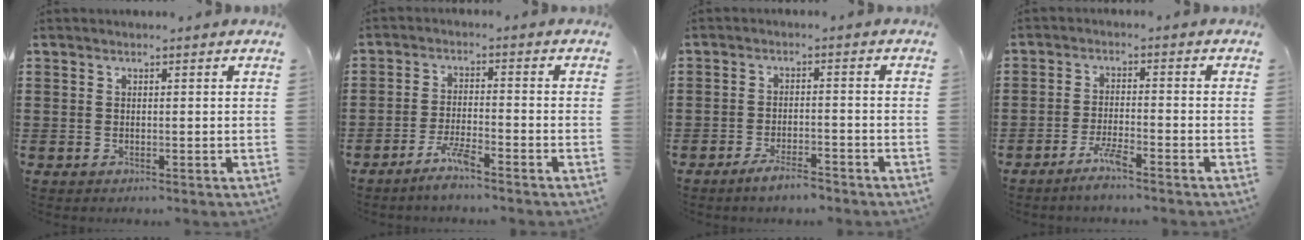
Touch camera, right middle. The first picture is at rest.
{"total": 4.1, "force": [-3.2, 0.4, 2.5], "torque": [-0.057, 0.002, -0.063]}
{"total": 3.6, "force": [-3.0, 0.5, 1.9], "torque": [-0.038, 0.002, -0.058]}
{"total": 3.6, "force": [-2.7, 0.3, 2.3], "torque": [-0.055, 0.001, -0.055]}